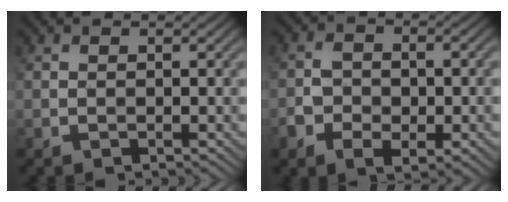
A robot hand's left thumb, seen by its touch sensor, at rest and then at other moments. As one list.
[{"total": 9.2, "force": [-4.0, 5.2, 6.4], "torque": [-0.110, -0.019, -0.051]}]